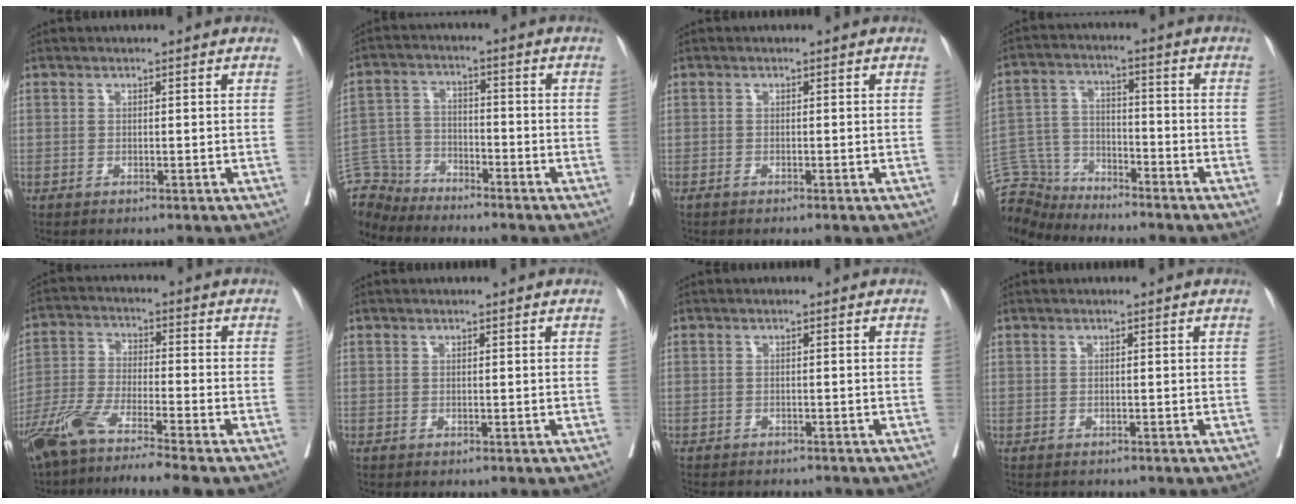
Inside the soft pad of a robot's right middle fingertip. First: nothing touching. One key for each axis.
{"total": 8.3, "fx": -8.0, "fy": 2.1, "fz": -0.6, "tx": 0.003, "ty": 0.013, "tz": -0.161}
{"total": 1.0, "fx": -0.8, "fy": -0.1, "fz": 0.5, "tx": -0.008, "ty": -0.001, "tz": -0.013}
{"total": 9.0, "fx": -8.7, "fy": 2.1, "fz": -0.4, "tx": -0.001, "ty": 0.022, "tz": -0.169}
{"total": 10.9, "fx": -8.6, "fy": -1.0, "fz": 6.5, "tx": -0.124, "ty": -0.034, "tz": -0.155}
{"total": 0.0}
{"total": 7.3, "fx": -6.5, "fy": 2.0, "fz": 2.6, "tx": -0.036, "ty": -0.002, "tz": -0.085}
{"total": 0.9, "fx": -0.8, "fy": 0.5, "fz": -0.1, "tx": -0.009, "ty": 0.001, "tz": -0.014}